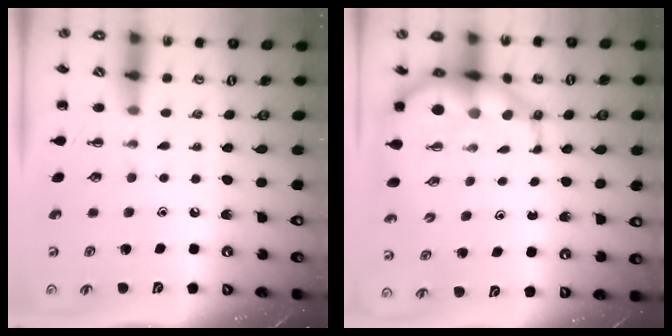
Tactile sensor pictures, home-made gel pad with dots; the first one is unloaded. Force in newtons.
{"total": 9.3, "press": 8.9, "slide": 2.6}